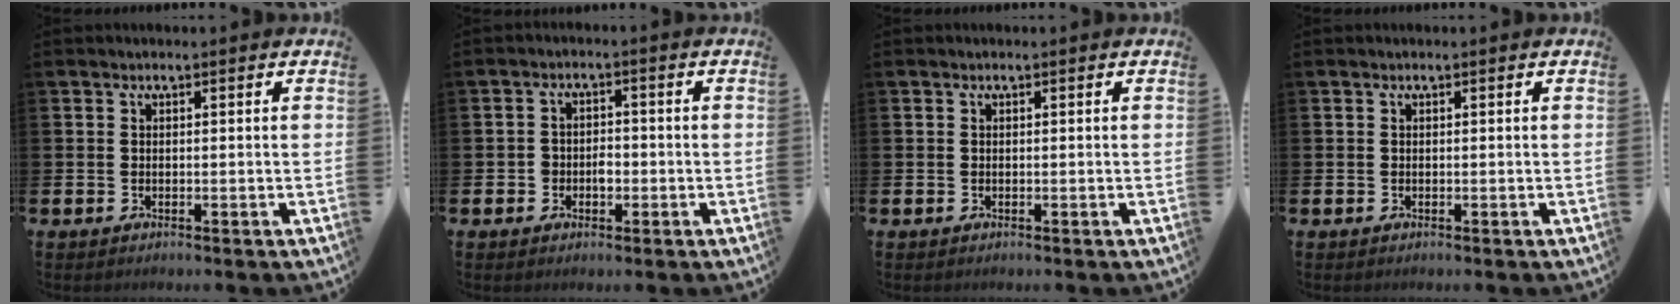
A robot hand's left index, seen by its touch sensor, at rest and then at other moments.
{"total": 2.4, "force": [-0.8, 1.9, 1.2], "torque": [-0.014, 0.000, -0.021]}
{"total": 0.0}
{"total": 0.0}